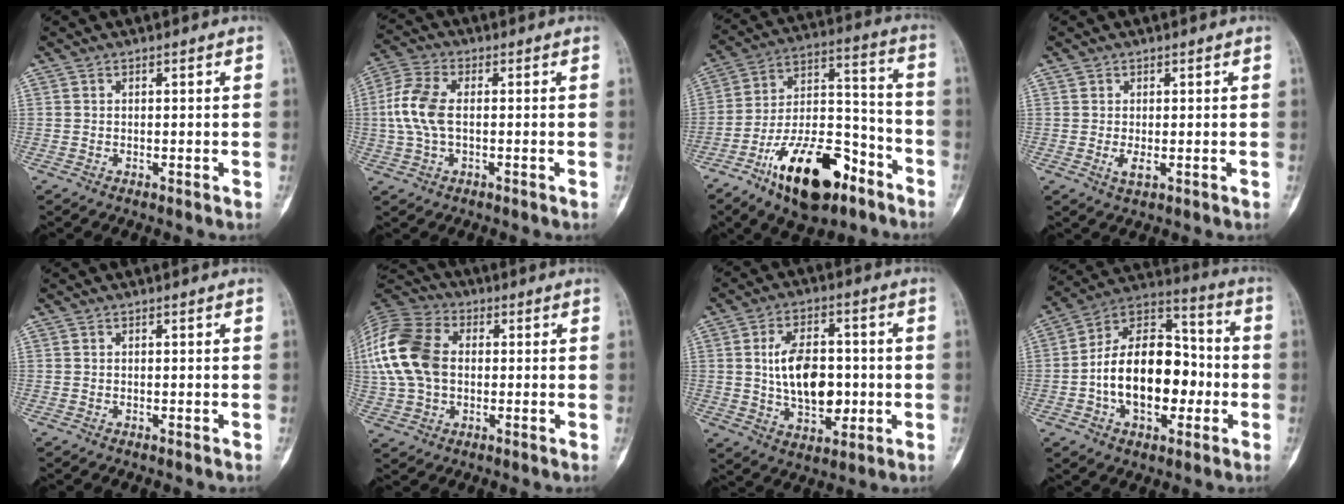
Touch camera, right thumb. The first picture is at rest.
{"total": 8.4, "force": [0.1, 4.6, 7.1], "torque": [-0.169, 0.017, -0.002]}
{"total": 21.5, "force": [-12.3, 9.8, 14.6], "torque": [-0.232, 0.086, -0.208]}
{"total": 2.2, "force": [0.0, 1.2, 1.9], "torque": [-0.042, -0.003, 0.003]}
{"total": 0.0}
{"total": 18.3, "force": [1.5, 12.7, 13.1], "torque": [-0.287, 0.017, 0.023]}
{"total": 13.2, "force": [0.1, 8.0, 10.4], "torque": [-0.151, 0.005, 0.011]}
{"total": 20.3, "force": [-2.9, 12.5, 15.8], "torque": [-0.231, 0.038, -0.052]}